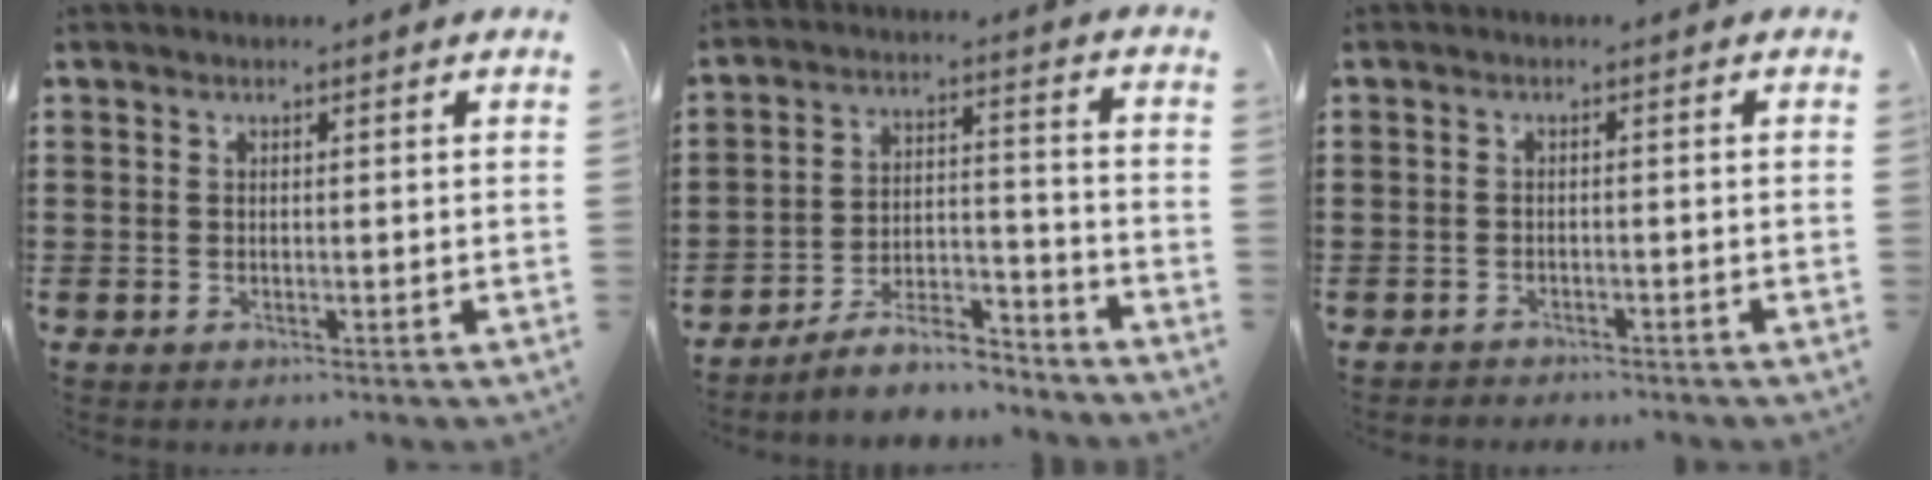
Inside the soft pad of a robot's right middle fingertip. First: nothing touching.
{"total": 8.0, "force": [-7.0, 1.6, 3.3], "torque": [-0.051, 0.017, -0.130]}
{"total": 1.4, "force": [-1.4, 0.1, -0.2], "torque": [-0.002, 0.000, -0.031]}